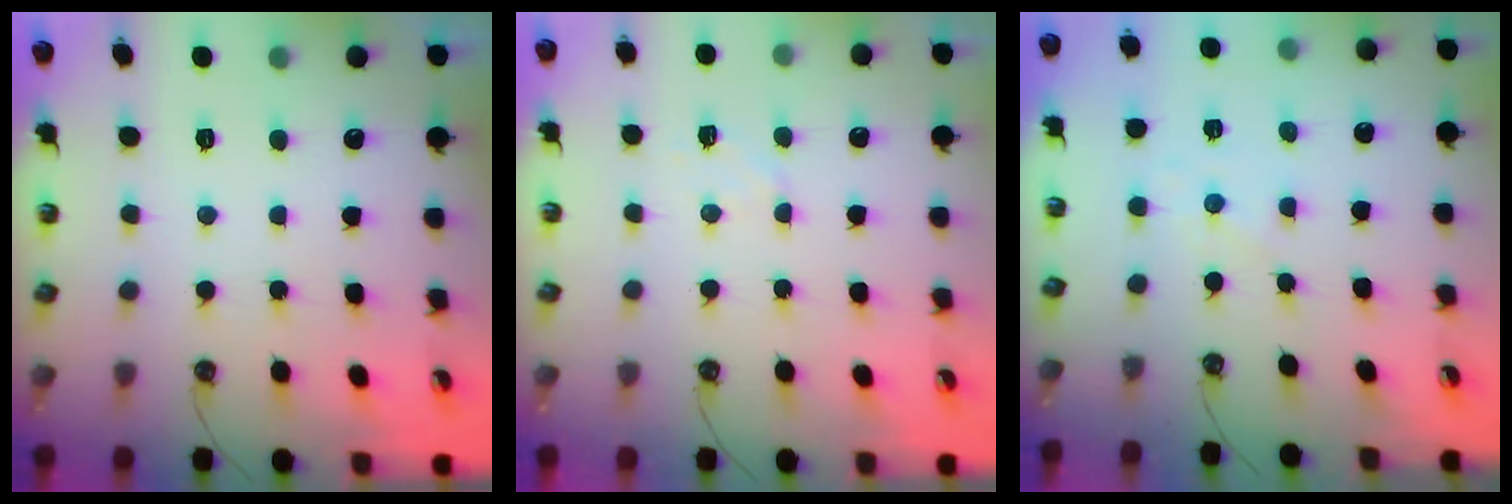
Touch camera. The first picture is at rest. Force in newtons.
{"total": 5.1, "press": 5.1, "slide": 0.6}
{"total": 1.4, "press": 1.3, "slide": 0.4}